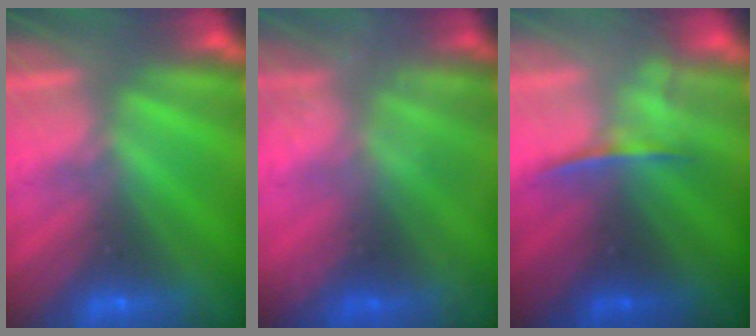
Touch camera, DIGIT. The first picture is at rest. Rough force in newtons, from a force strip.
{"total": 1.3}
{"total": 1.7}